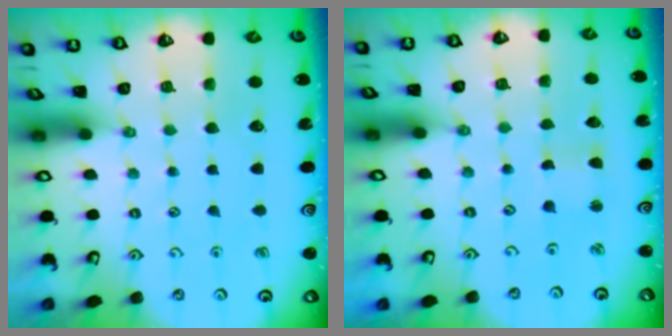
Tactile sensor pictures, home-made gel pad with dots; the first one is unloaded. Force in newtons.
{"total": 2.3, "press": 2.3, "slide": 0.4}